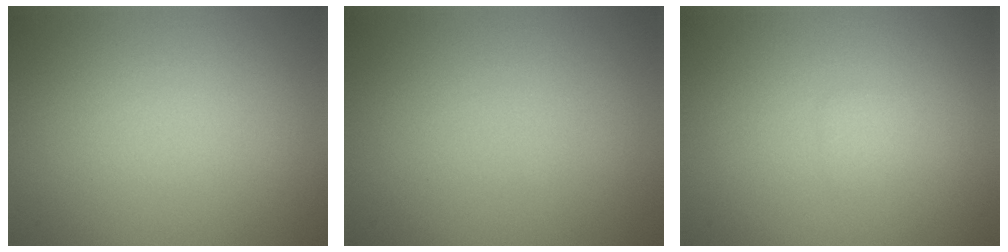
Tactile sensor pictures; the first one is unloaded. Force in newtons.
{"total": 0.0}
{"total": 0.6, "press": 0.6, "slide": 0.0}